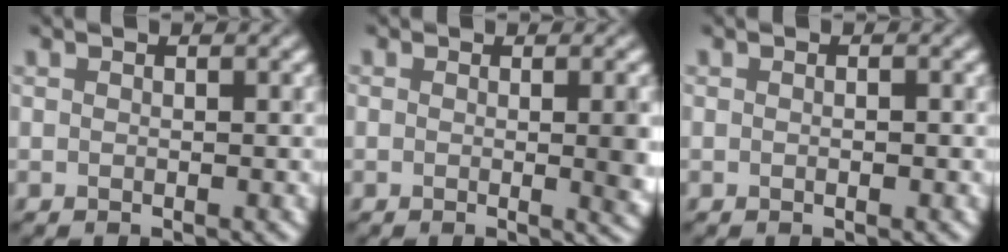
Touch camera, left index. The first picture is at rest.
{"total": 3.3, "force": [-0.2, 0.8, 3.2], "torque": [-0.037, -0.006, 0.004]}
{"total": 0.6, "force": [0.0, 0.2, 0.6], "torque": [0.000, -0.006, -0.001]}